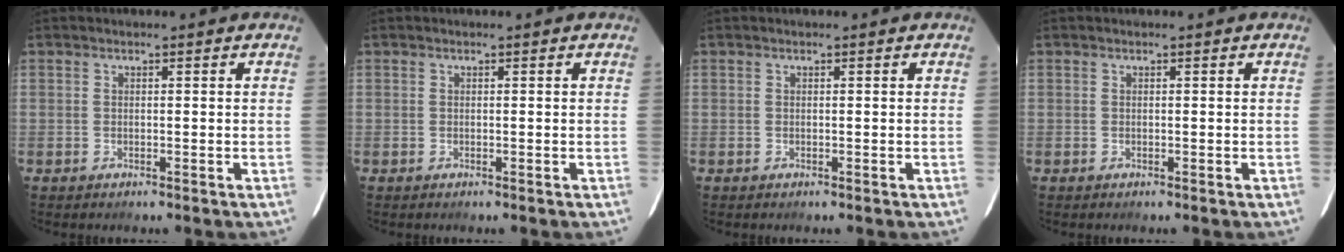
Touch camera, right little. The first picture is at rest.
{"total": 0.0}
{"total": 0.0}
{"total": 0.0}